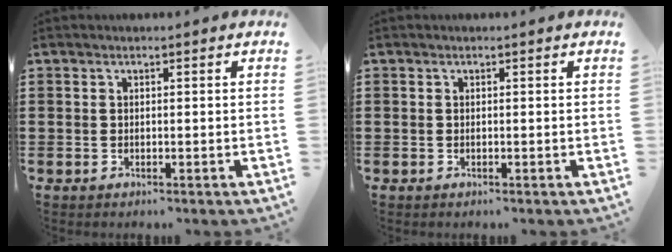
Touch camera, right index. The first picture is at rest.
{"total": 0.0}